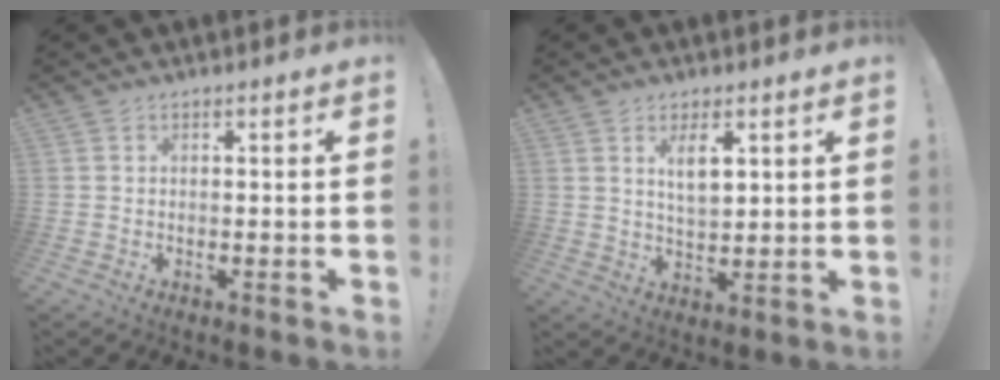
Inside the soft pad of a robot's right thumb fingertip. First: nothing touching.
{"total": 6.3, "force": [2.7, 2.8, 4.9], "torque": [-0.079, -0.011, 0.044]}